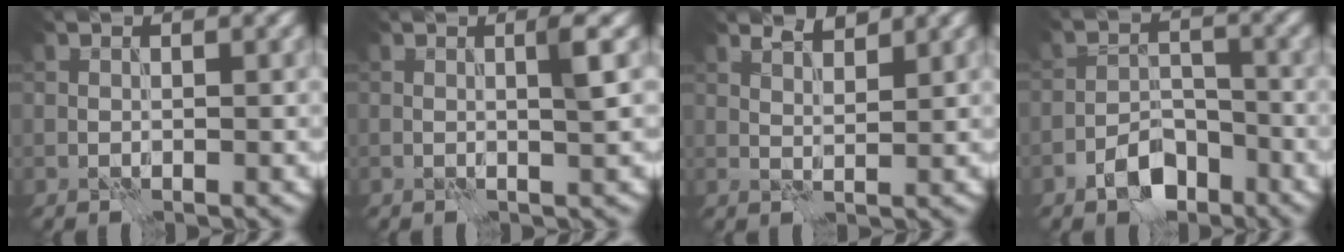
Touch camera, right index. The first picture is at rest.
{"total": 1.6, "force": [0.5, 0.0, 1.5], "torque": [-0.027, 0.001, 0.006]}
{"total": 2.2, "force": [1.9, 0.3, 0.9], "torque": [-0.010, -0.003, 0.035]}
{"total": 4.2, "force": [-2.9, 2.3, 2.2], "torque": [-0.030, 0.004, -0.055]}